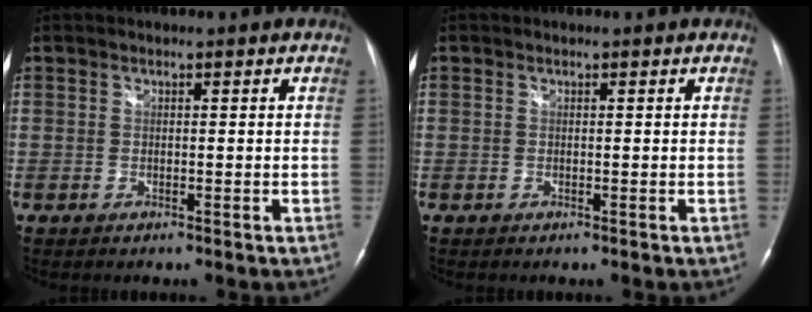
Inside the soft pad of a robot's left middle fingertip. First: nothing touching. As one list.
[{"total": 0.0}]